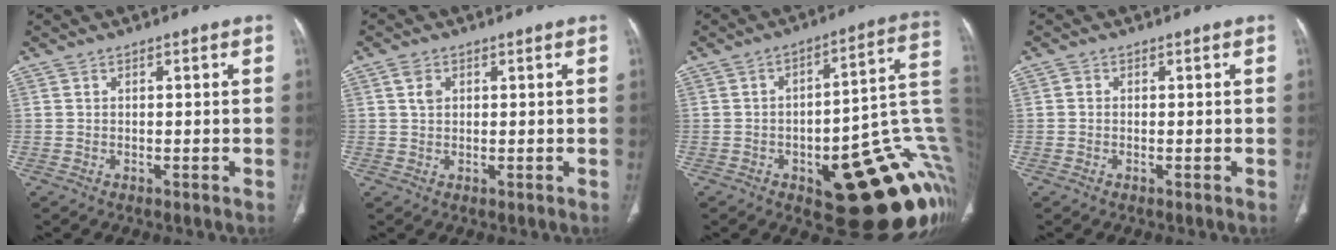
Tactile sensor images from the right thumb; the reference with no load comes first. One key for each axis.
{"total": 2.2, "fx": 0.8, "fy": 1.6, "fz": 1.3, "tx": -0.022, "ty": 0.000, "tz": 0.016}
{"total": 27.0, "fx": -5.5, "fy": 10.6, "fz": 24.2, "tx": -0.196, "ty": 0.036, "tz": -0.059}
{"total": 0.6, "fx": -0.1, "fy": 0.5, "fz": 0.2, "tx": -0.003, "ty": 0.001, "tz": -0.005}